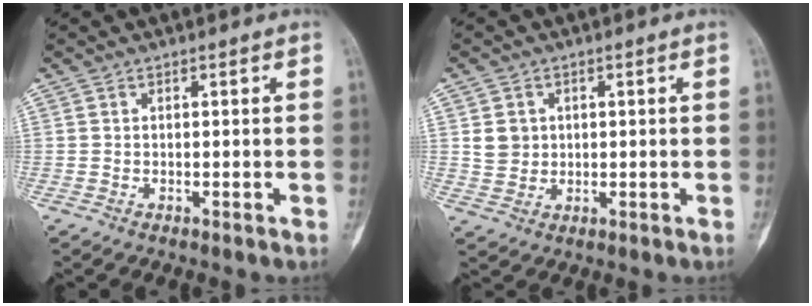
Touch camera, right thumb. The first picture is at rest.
{"total": 4.0, "force": [0.9, 3.6, 1.5], "torque": [-0.011, -0.002, 0.021]}